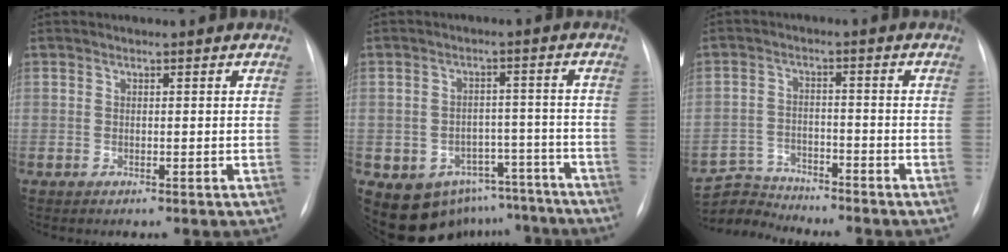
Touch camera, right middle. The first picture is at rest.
{"total": 11.8, "force": [-8.7, 7.5, 2.5], "torque": [-0.028, 0.045, -0.104]}
{"total": 5.7, "force": [-5.6, 0.2, -1.2], "torque": [0.015, -0.003, -0.102]}